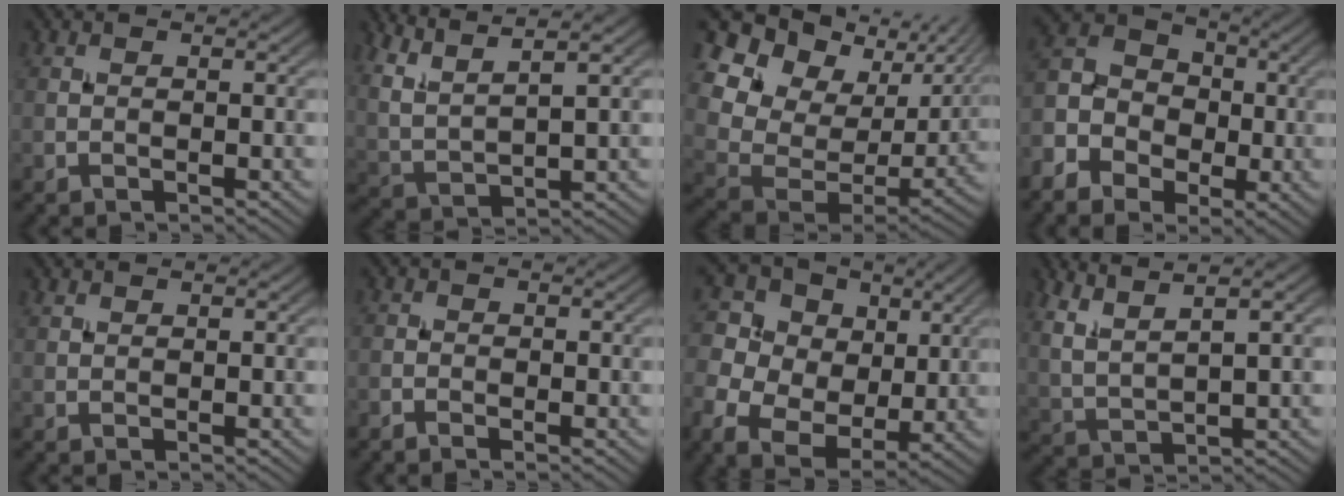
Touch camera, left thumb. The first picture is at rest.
{"total": 7.9, "force": [5.5, 1.6, 5.4], "torque": [-0.113, 0.010, 0.106]}
{"total": 16.3, "force": [7.1, 11.1, 9.6], "torque": [-0.217, -0.003, 0.157]}
{"total": 8.9, "force": [-3.4, 6.8, 4.8], "torque": [-0.116, -0.022, -0.071]}
{"total": 0.9, "force": [0.8, 0.3, 0.3], "torque": [-0.010, 0.002, 0.020]}
{"total": 1.3, "force": [-0.9, 0.7, 0.7], "torque": [-0.012, -0.002, -0.018]}
{"total": 12.9, "force": [3.5, 10.1, 7.2], "torque": [-0.222, 0.038, 0.065]}
{"total": 7.8, "force": [4.6, 1.7, 6.0], "torque": [-0.123, 0.016, 0.097]}